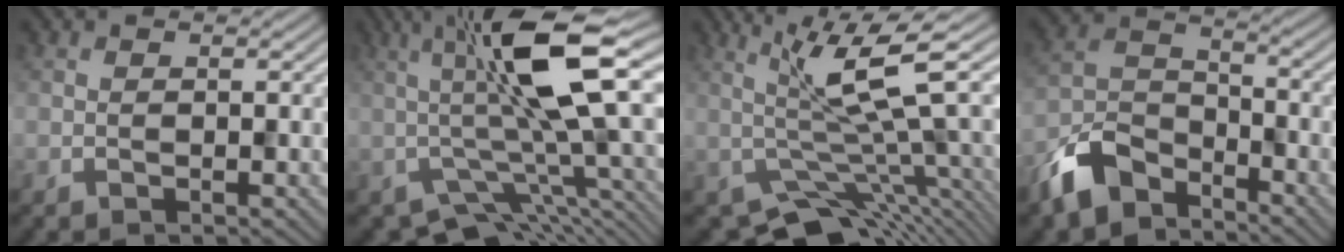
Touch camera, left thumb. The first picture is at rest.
{"total": 12.5, "force": [0.3, 3.5, 12.0], "torque": [-0.203, 0.001, 0.003]}
{"total": 9.6, "force": [0.0, 2.5, 9.3], "torque": [-0.160, 0.002, 0.013]}
{"total": 9.0, "force": [-6.7, 4.4, 4.2], "torque": [-0.095, -0.007, -0.153]}